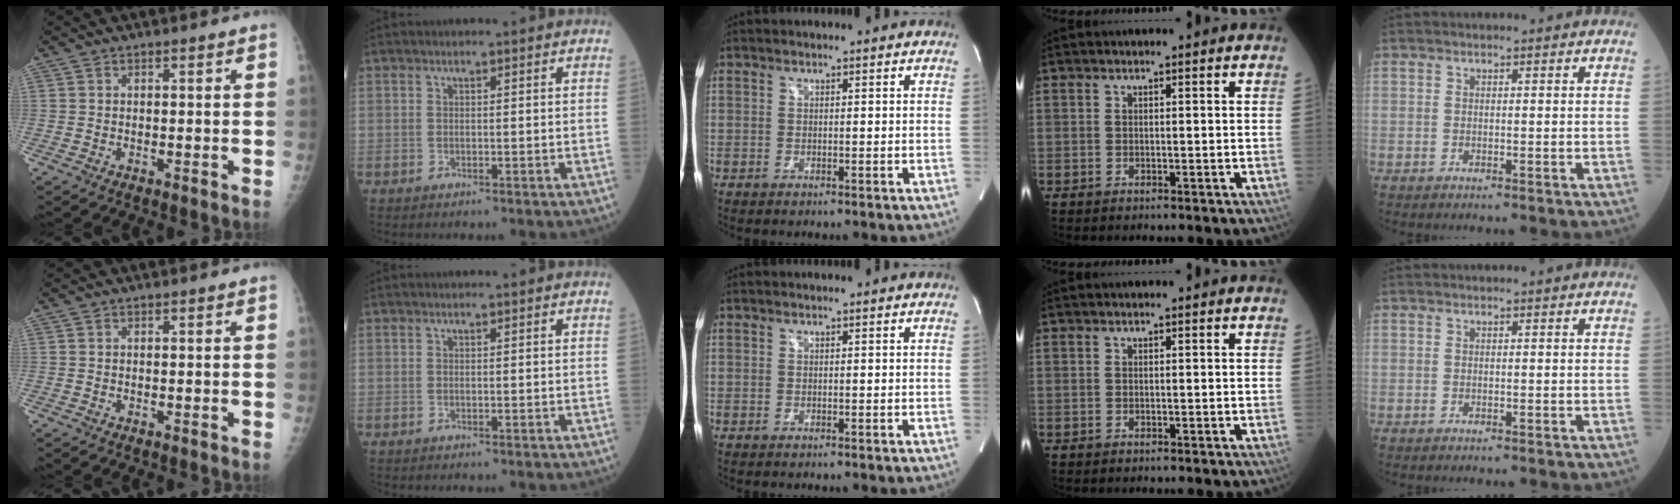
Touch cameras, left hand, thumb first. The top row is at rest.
{}